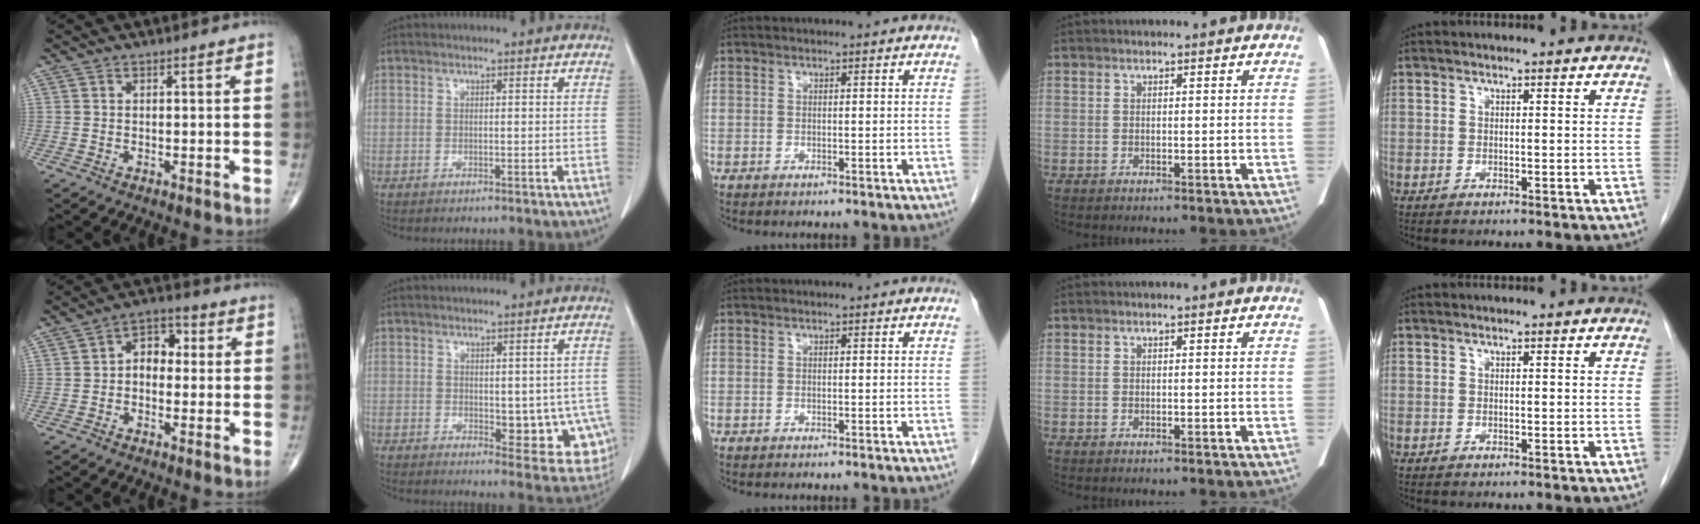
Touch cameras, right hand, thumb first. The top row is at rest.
{"thumb": {"total": 6.2, "force": [0.1, 4.4, 4.3], "torque": [-0.040, 0.024, -0.011]}, "index": {"total": 8.8, "force": [-1.5, 4.8, 7.3], "torque": [-0.055, -0.003, -0.008]}}